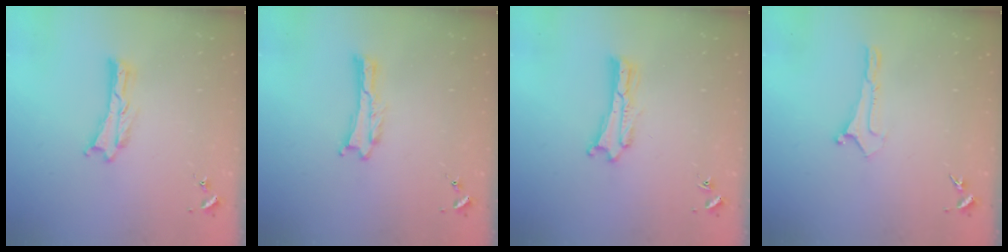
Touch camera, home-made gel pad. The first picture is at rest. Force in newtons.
{"total": 0.0}
{"total": 0.9, "press": 0.9, "slide": 0.2}
{"total": 0.0}